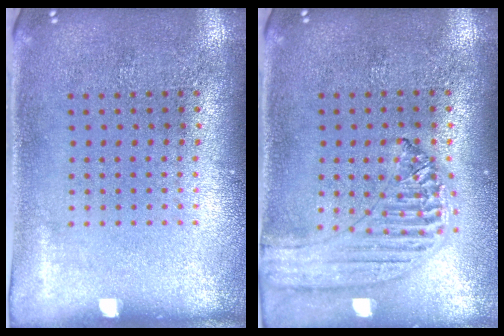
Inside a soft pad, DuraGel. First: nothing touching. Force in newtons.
{"total": 1.2, "press": 1.2, "slide": 0.1}